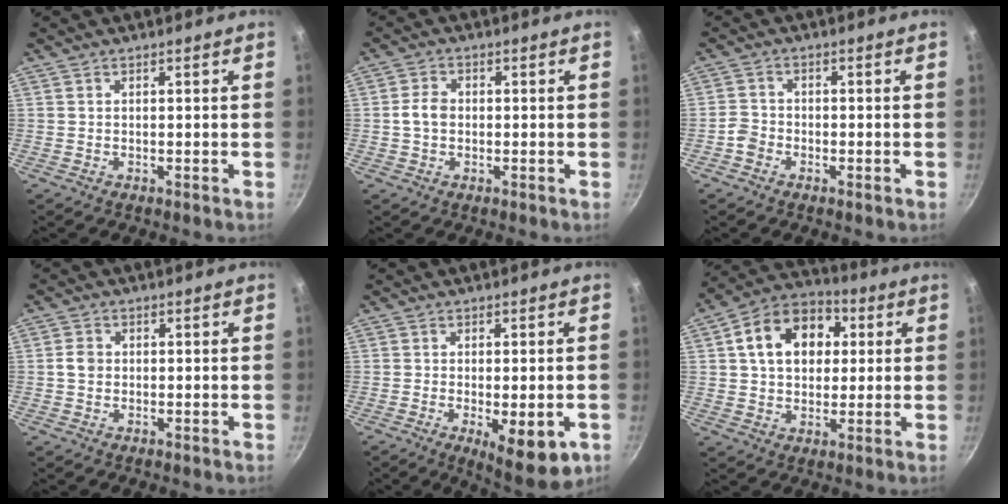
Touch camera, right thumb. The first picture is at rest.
{"total": 3.8, "force": [-0.2, 2.9, 2.5], "torque": [-0.041, 0.014, -0.008]}
{"total": 2.8, "force": [-1.7, 2.0, 0.9], "torque": [-0.013, 0.020, -0.035]}
{"total": 2.7, "force": [-0.1, 2.3, 1.4], "torque": [-0.019, 0.008, -0.005]}
{"total": 10.2, "force": [-3.4, 3.5, 9.0], "torque": [-0.117, -0.004, -0.037]}
{"total": 15.2, "force": [3.6, 11.2, 9.7], "torque": [-0.133, 0.023, 0.044]}